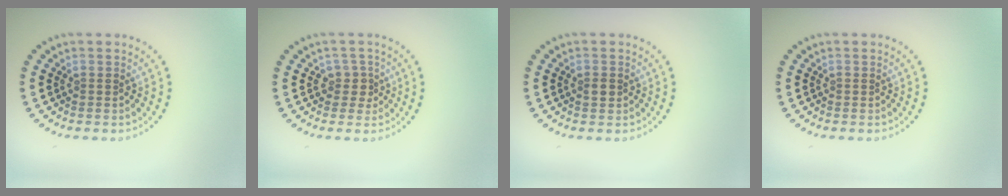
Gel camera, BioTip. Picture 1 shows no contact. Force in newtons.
{"total": 1.8, "press": 1.4, "slide": 1.1}
{"total": 1.0, "press": 1.0, "slide": 0.0}
{"total": 0.0}